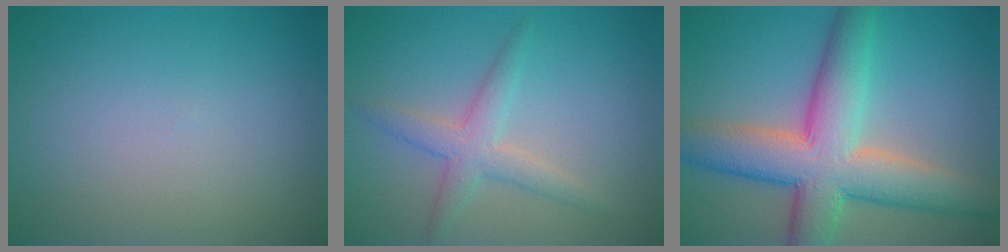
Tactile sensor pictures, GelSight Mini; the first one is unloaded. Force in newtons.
{"total": 3.0, "press": 3.0, "slide": 0.1}
{"total": 9.7, "press": 9.7, "slide": 0.4}